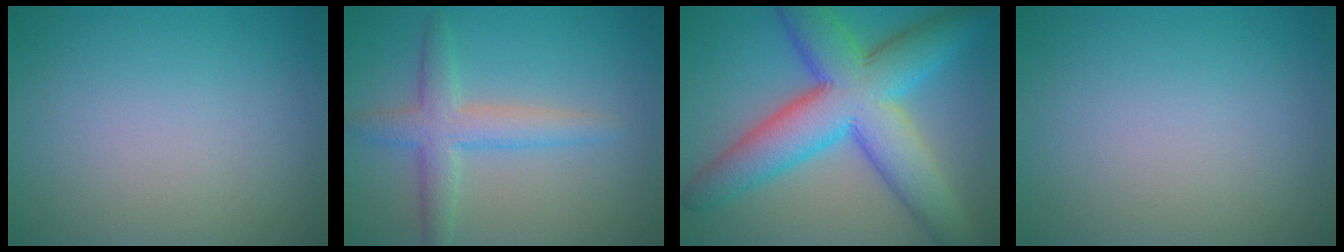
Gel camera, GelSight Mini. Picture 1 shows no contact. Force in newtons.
{"total": 3.8, "press": 3.8, "slide": 0.2}
{"total": 11.5, "press": 11.5, "slide": 0.5}
{"total": 0.0}